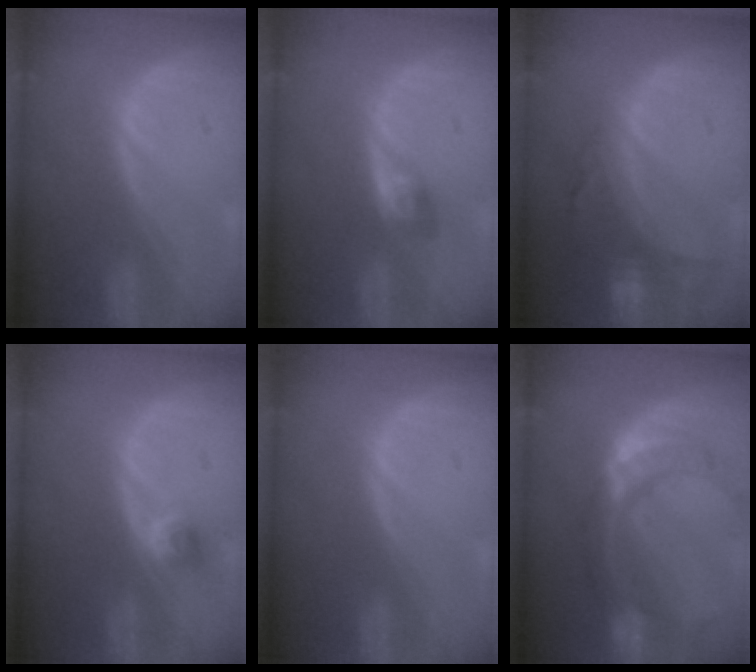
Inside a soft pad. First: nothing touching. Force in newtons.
{"total": 2.8, "press": 2.6, "slide": 1.1}
{"total": 7.8, "press": 7.0, "slide": 3.6}
{"total": 2.4, "press": 2.1, "slide": 1.2}
{"total": 0.0}
{"total": 11.0, "press": 9.3, "slide": 5.9}